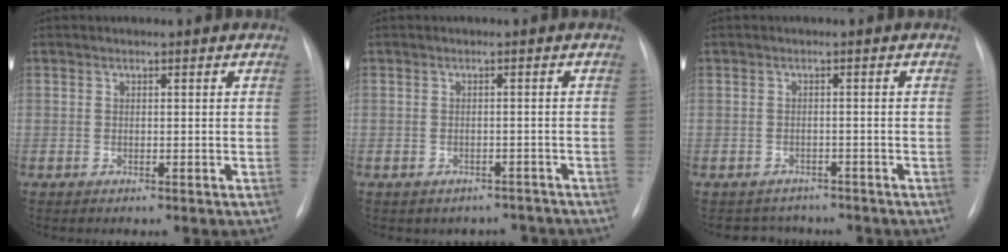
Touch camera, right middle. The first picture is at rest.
{"total": 4.6, "force": [-3.9, 2.4, -0.4], "torque": [0.013, 0.022, -0.045]}
{"total": 3.7, "force": [-3.2, 1.8, -0.4], "torque": [0.003, 0.008, -0.046]}